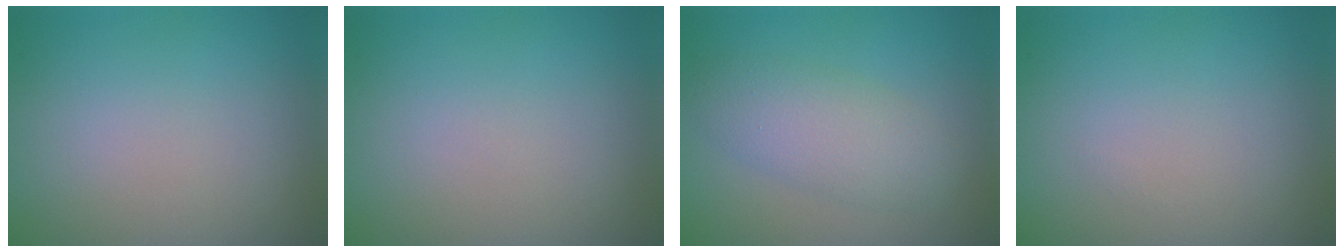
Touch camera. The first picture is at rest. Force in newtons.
{"total": 0.0}
{"total": 4.0, "press": 4.0, "slide": 0.1}
{"total": 0.0}